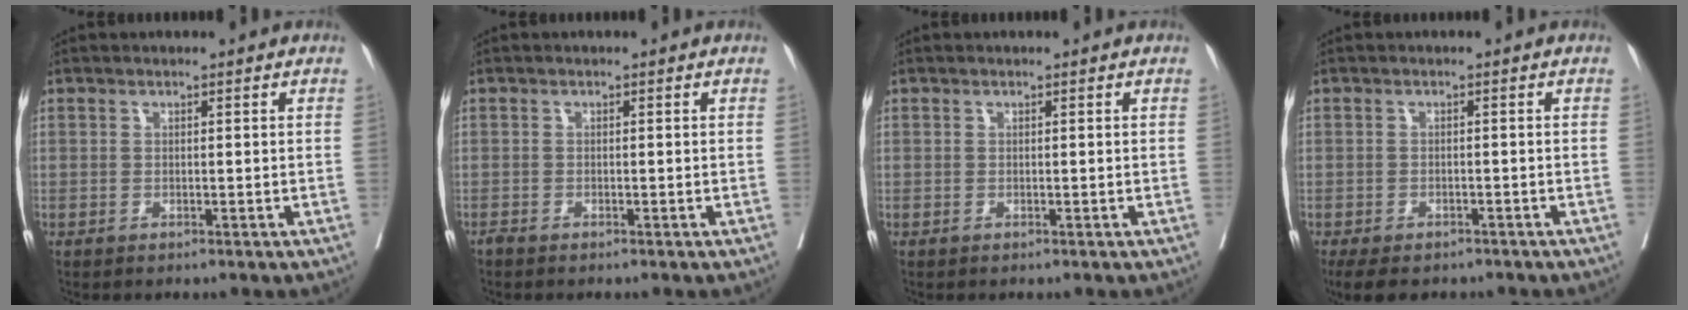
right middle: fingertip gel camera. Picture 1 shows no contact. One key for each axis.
{"total": 0.7, "fx": -0.6, "fy": -0.2, "fz": 0.2, "tx": -0.008, "ty": -0.002, "tz": -0.016}
{"total": 0.0}
{"total": 8.5, "fx": -6.7, "fy": 3.6, "fz": 3.8, "tx": -0.059, "ty": -0.009, "tz": -0.092}